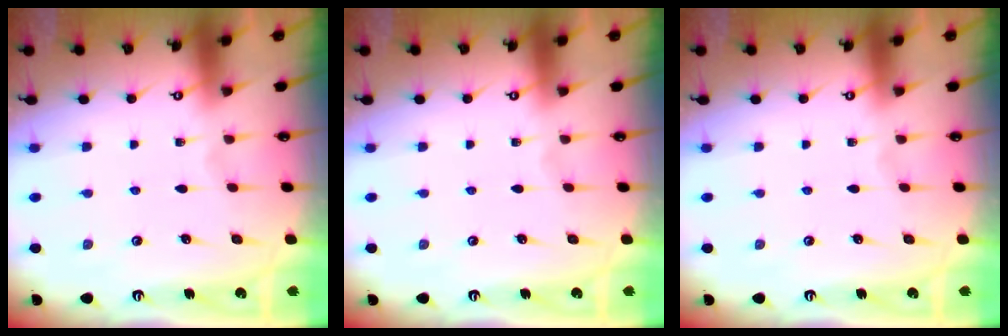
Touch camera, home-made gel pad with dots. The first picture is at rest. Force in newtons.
{"total": 0.0}
{"total": 0.0}